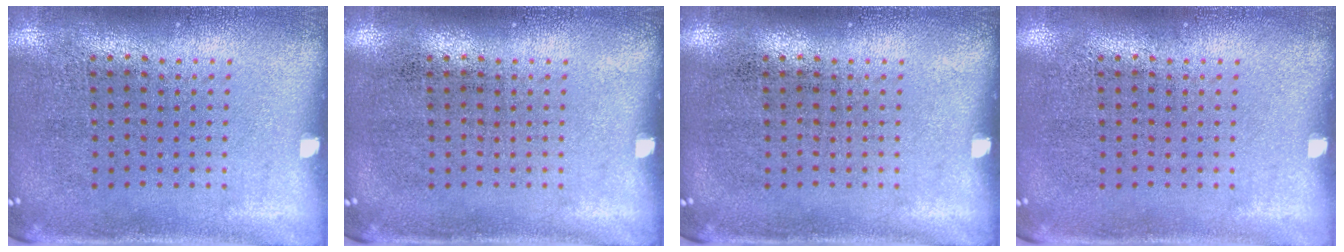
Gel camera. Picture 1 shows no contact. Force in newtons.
{"total": 0.0}
{"total": 0.0}
{"total": 0.0}